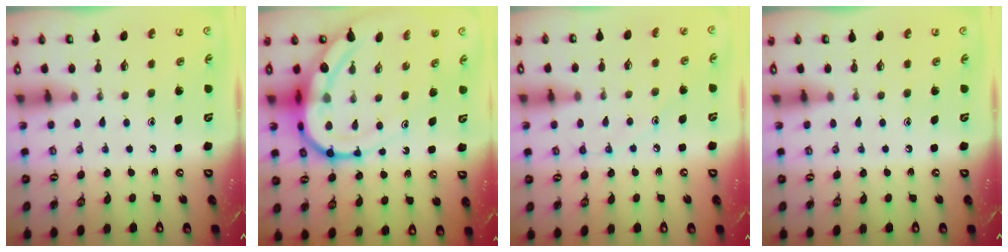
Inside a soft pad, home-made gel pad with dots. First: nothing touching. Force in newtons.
{"total": 15.0, "press": 15.0, "slide": 1.5}
{"total": 5.7, "press": 5.7, "slide": 0.5}
{"total": 0.0}